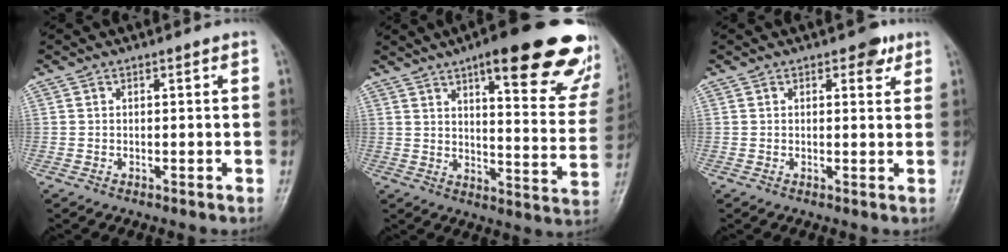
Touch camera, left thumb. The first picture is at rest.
{"total": 26.2, "force": [16.7, 7.0, 19.0], "torque": [-0.205, -0.062, 0.209]}
{"total": 2.8, "force": [1.6, 1.5, 1.7], "torque": [-0.007, -0.005, 0.017]}